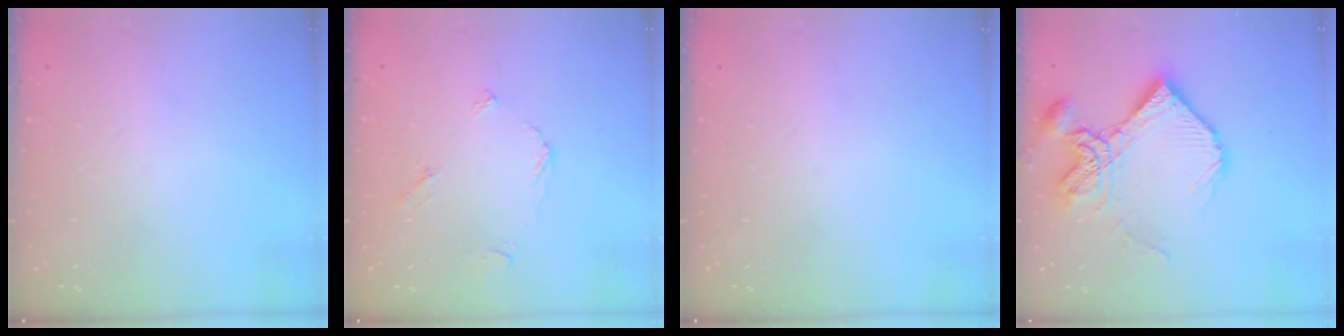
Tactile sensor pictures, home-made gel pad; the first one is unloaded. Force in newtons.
{"total": 4.4, "press": 4.4, "slide": 0.5}
{"total": 0.0}
{"total": 17.2, "press": 17.1, "slide": 2.3}